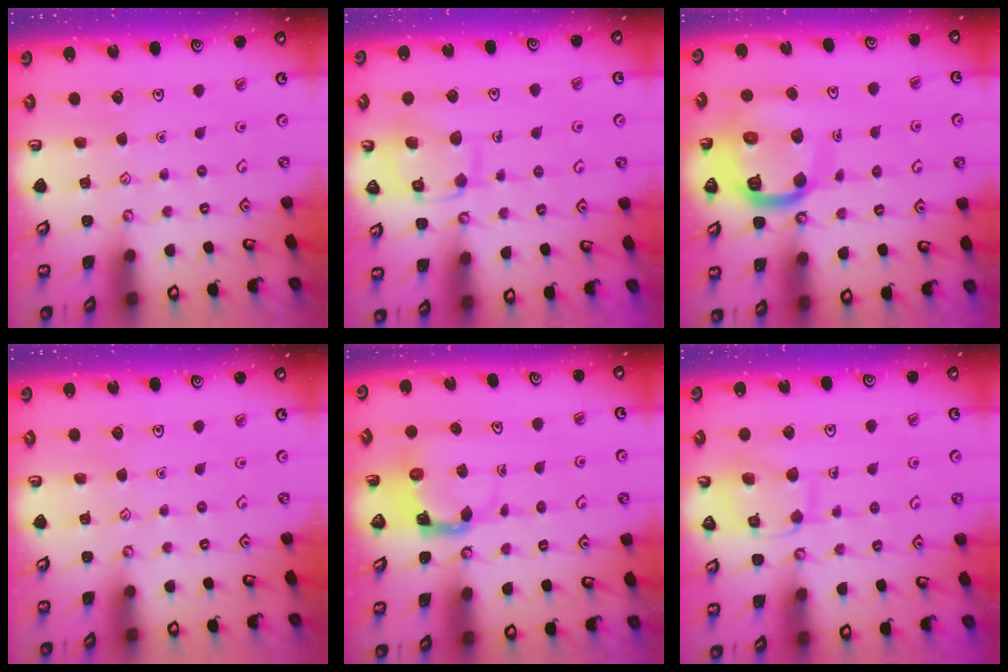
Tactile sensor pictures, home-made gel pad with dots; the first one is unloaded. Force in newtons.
{"total": 11.6, "press": 11.6, "slide": 0.5}
{"total": 15.4, "press": 15.3, "slide": 1.9}
{"total": 0.0}
{"total": 3.9, "press": 3.9, "slide": 0.7}
{"total": 11.7, "press": 11.6, "slide": 0.9}